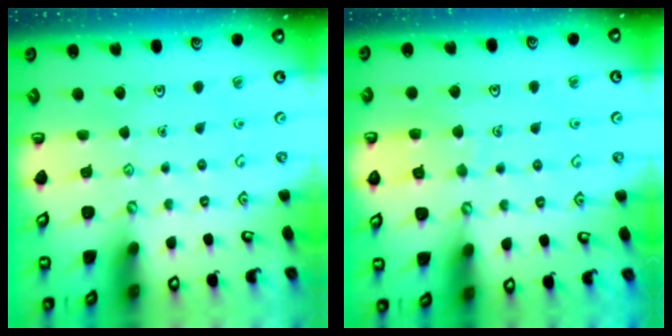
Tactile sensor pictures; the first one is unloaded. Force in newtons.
{"total": 7.0, "press": 7.0, "slide": 0.5}